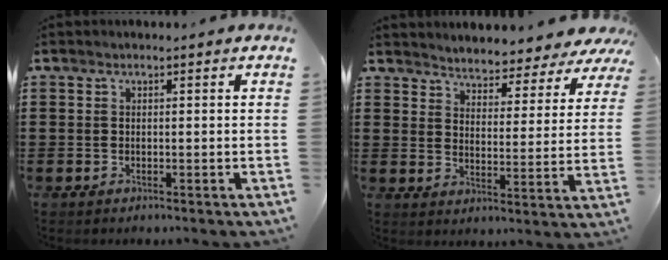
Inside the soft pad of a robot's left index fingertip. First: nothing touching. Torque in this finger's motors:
{"motor_torque": [2.14, 0.00, 1.05, 0.10]}